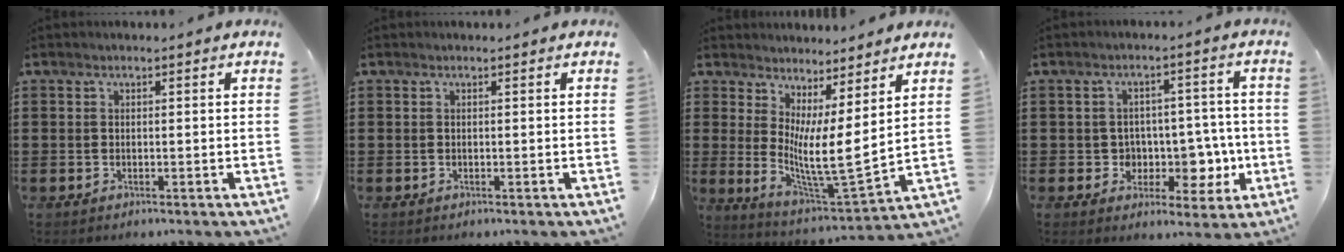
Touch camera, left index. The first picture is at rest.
{"total": 0.0}
{"total": 7.9, "force": [2.4, 1.5, 7.3], "torque": [-0.140, -0.043, 0.039]}
{"total": 6.2, "force": [0.0, 5.8, 2.3], "torque": [-0.041, -0.010, 0.005]}